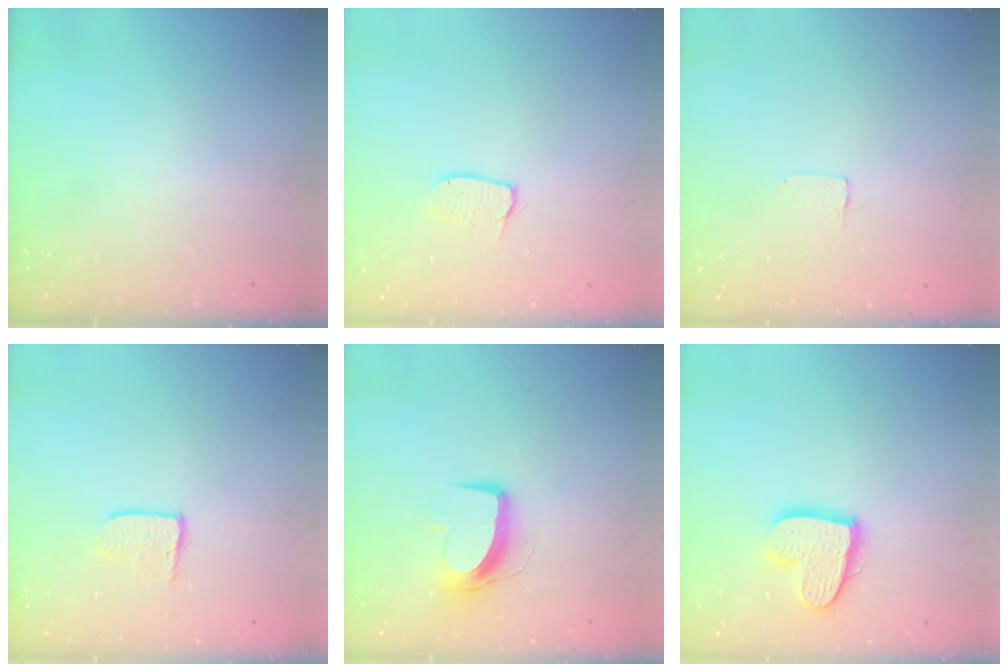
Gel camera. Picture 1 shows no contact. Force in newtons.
{"total": 4.3, "press": 4.3, "slide": 0.2}
{"total": 1.2, "press": 1.2, "slide": 0.0}
{"total": 3.7, "press": 3.7, "slide": 0.2}
{"total": 9.8, "press": 9.7, "slide": 0.7}
{"total": 12.5, "press": 12.4, "slide": 1.1}